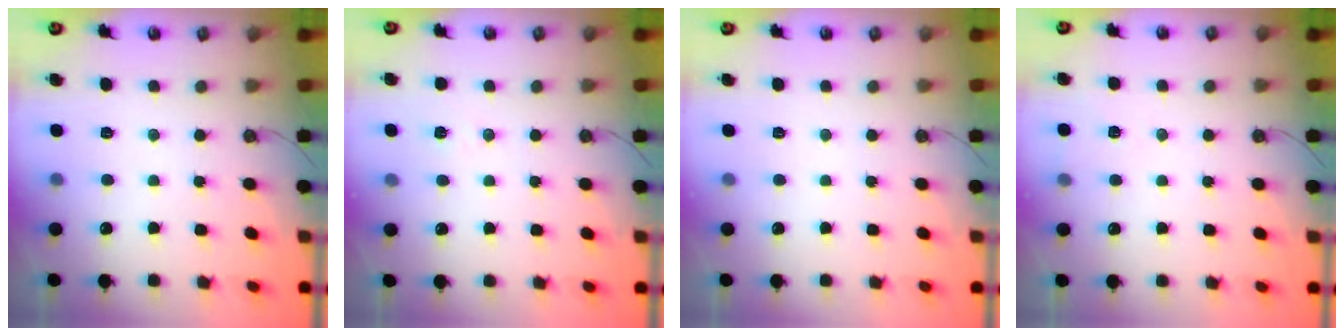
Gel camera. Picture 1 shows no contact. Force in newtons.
{"total": 7.6, "press": 6.3, "slide": 4.3}
{"total": 0.0}
{"total": 5.1, "press": 3.0, "slide": 4.2}